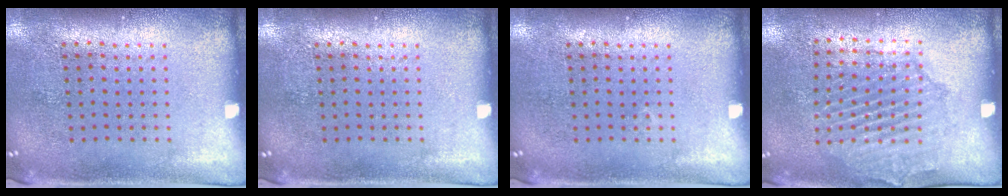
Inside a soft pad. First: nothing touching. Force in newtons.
{"total": 0.0}
{"total": 0.0}
{"total": 1.6, "press": 1.5, "slide": 0.4}